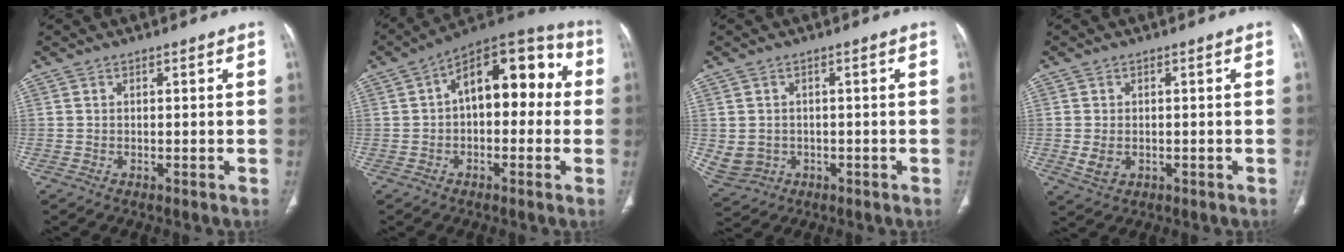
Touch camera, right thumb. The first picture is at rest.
{"total": 16.0, "force": [1.7, 8.9, 13.2], "torque": [-0.144, 0.051, 0.012]}
{"total": 6.2, "force": [-0.8, 5.7, 2.5], "torque": [-0.059, 0.007, 0.006]}
{"total": 3.3, "force": [-0.4, 2.5, 2.1], "torque": [-0.040, -0.003, 0.001]}